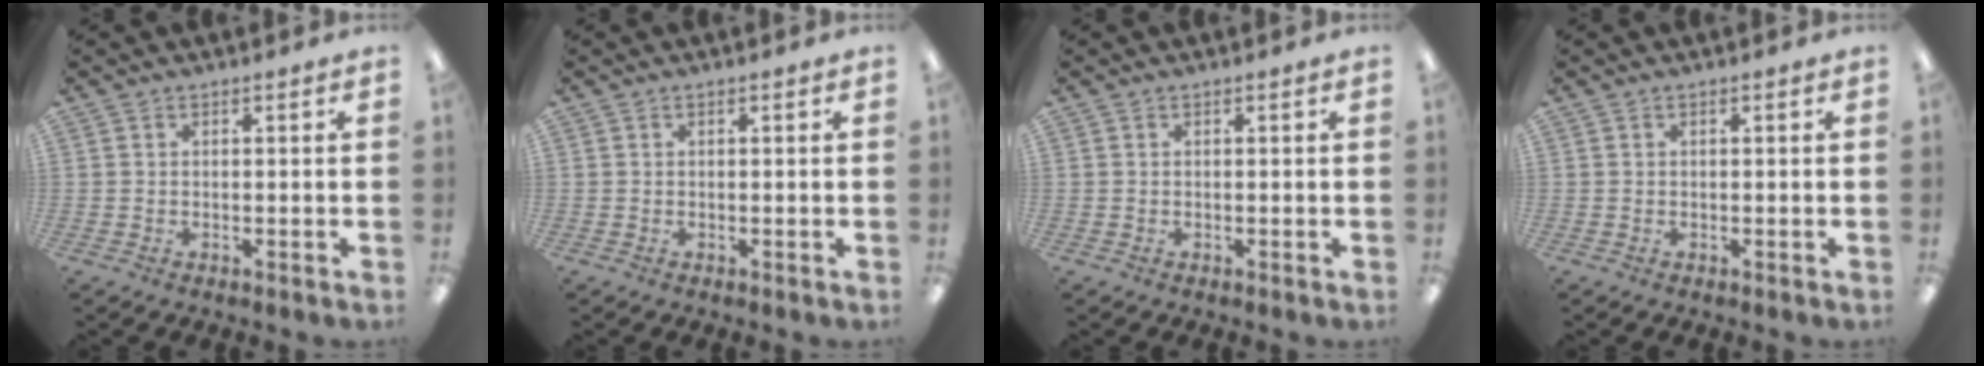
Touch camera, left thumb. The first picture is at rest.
{"total": 0.0}
{"total": 0.0}
{"total": 0.0}